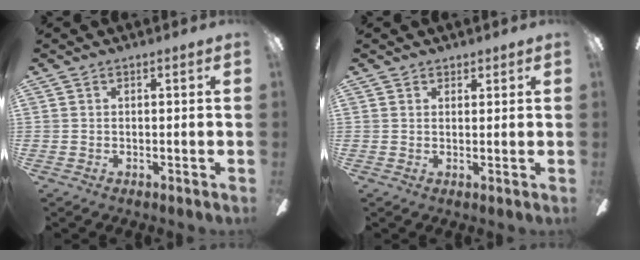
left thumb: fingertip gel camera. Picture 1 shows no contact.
{"total": 1.8, "force": [1.4, 1.0, -0.1], "torque": [0.009, -0.002, 0.027]}